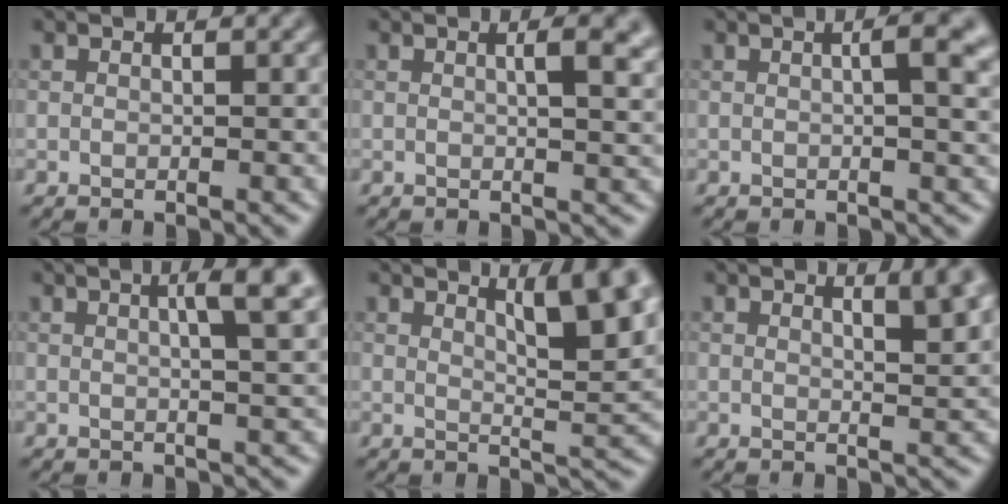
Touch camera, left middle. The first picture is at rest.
{"total": 3.9, "force": [1.1, 1.3, 3.5], "torque": [-0.033, 0.009, 0.012]}
{"total": 4.3, "force": [0.7, 1.4, 4.0], "torque": [-0.041, 0.016, 0.005]}
{"total": 4.4, "force": [1.5, 0.9, 4.1], "torque": [-0.049, 0.013, 0.016]}
{"total": 6.2, "force": [3.3, 1.5, 5.0], "torque": [-0.060, 0.002, 0.052]}
{"total": 4.1, "force": [2.3, 1.3, 3.2], "torque": [-0.020, 0.007, 0.025]}